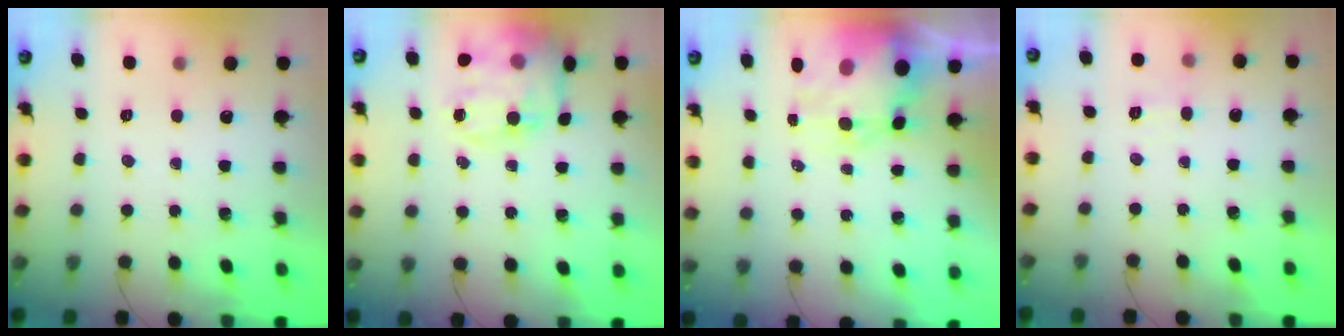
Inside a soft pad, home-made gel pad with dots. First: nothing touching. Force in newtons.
{"total": 17.2, "press": 17.0, "slide": 2.7}
{"total": 8.9, "press": 8.6, "slide": 2.3}
{"total": 5.0, "press": 4.8, "slide": 1.4}